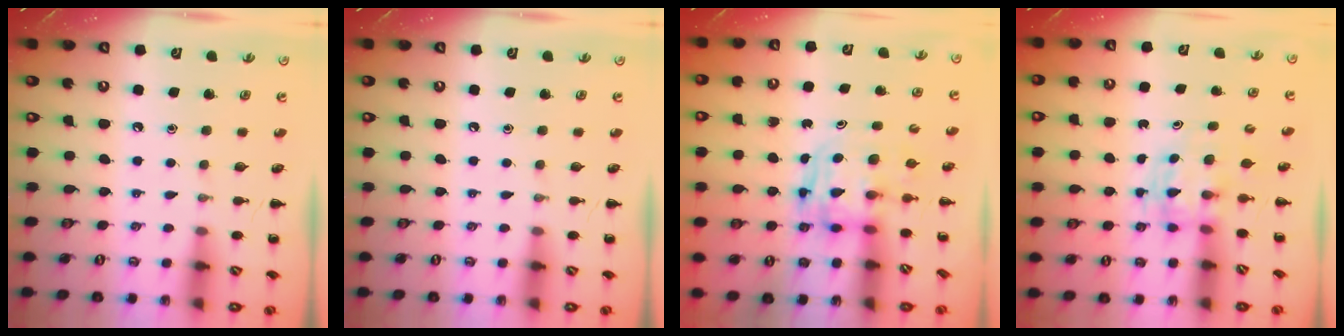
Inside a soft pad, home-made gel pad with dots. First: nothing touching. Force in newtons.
{"total": 0.0}
{"total": 2.7, "press": 2.7, "slide": 0.2}
{"total": 3.4, "press": 3.3, "slide": 0.5}